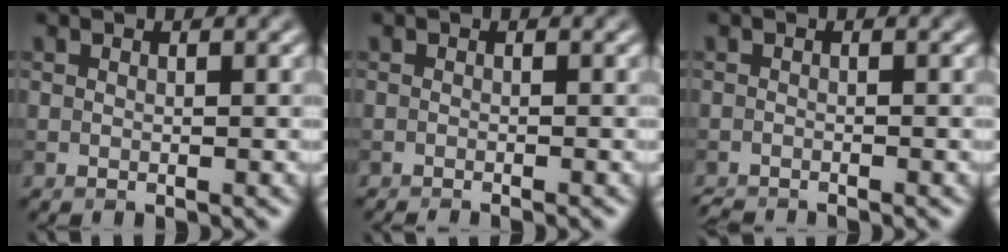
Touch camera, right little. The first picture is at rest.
{"total": 1.1, "force": [-0.9, 0.1, 0.6], "torque": [0.002, -0.002, -0.017]}
{"total": 1.5, "force": [-1.5, 0.0, 0.2], "torque": [-0.001, -0.008, -0.027]}